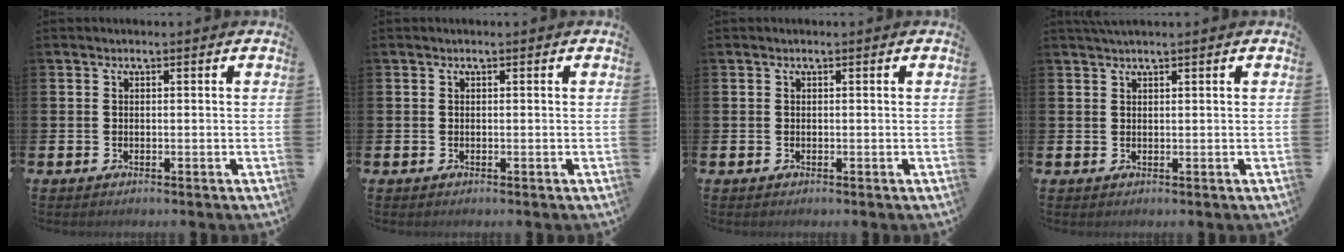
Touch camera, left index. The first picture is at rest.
{"total": 0.0}
{"total": 0.0}
{"total": 1.3, "force": [1.2, -0.1, 0.5], "torque": [-0.007, 0.000, 0.022]}